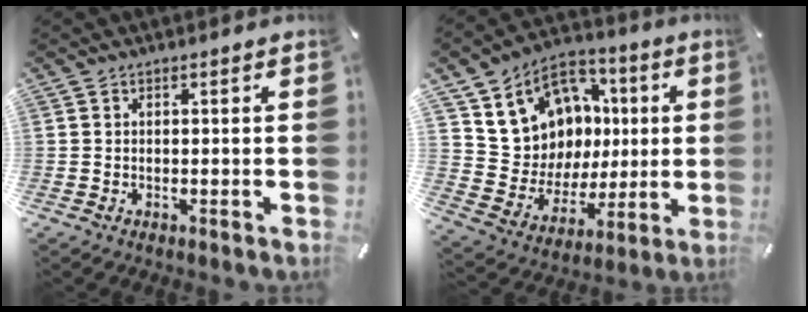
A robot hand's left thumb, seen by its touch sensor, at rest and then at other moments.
{"total": 12.1, "force": [3.6, 11.4, 2.3], "torque": [-0.043, -0.037, 0.082]}